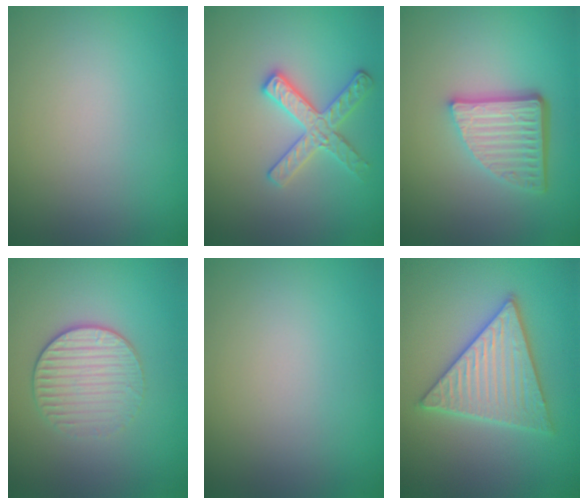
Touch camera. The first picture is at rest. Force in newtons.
{"total": 2.9, "press": 2.8, "slide": 0.6}
{"total": 5.3, "press": 3.7, "slide": 3.8}
{"total": 3.1, "press": 2.8, "slide": 1.2}
{"total": 0.0}
{"total": 5.6, "press": 5.5, "slide": 0.7}